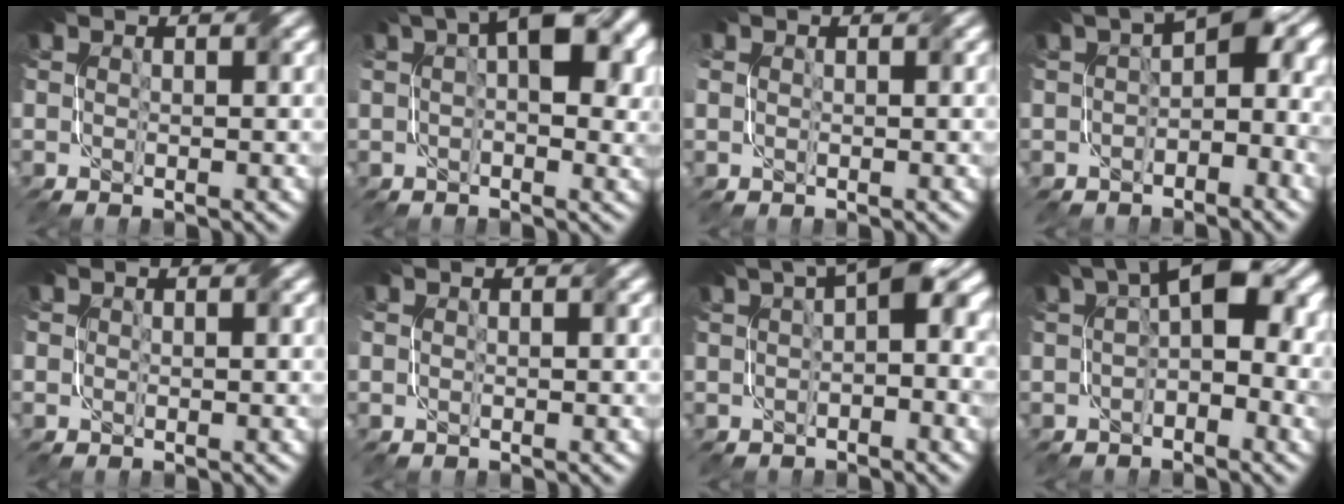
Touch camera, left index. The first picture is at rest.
{"total": 6.6, "force": [2.2, 3.1, 5.4], "torque": [-0.072, 0.016, 0.024]}
{"total": 1.1, "force": [0.5, 1.0, -0.2], "torque": [0.009, 0.007, 0.005]}
{"total": 5.3, "force": [-0.6, 3.2, 4.1], "torque": [-0.045, 0.019, -0.027]}
{"total": 1.0, "force": [0.5, 0.5, -0.7], "torque": [0.013, 0.002, 0.002]}
{"total": 0.8, "force": [0.3, 0.0, -0.7], "torque": [0.009, 0.002, 0.002]}
{"total": 3.8, "force": [1.2, 1.3, 3.3], "torque": [-0.039, 0.015, 0.010]}
{"total": 5.4, "force": [0.7, 2.6, 4.6], "torque": [-0.059, 0.024, -0.002]}